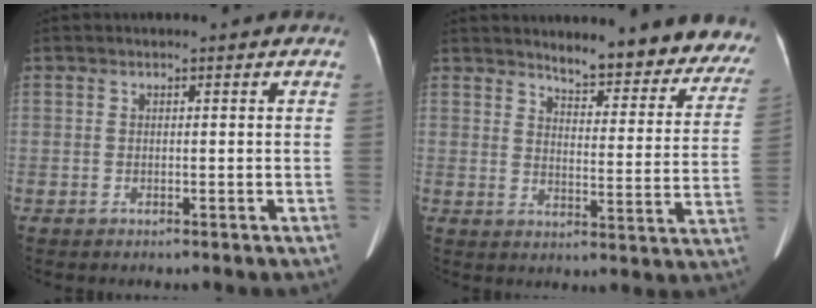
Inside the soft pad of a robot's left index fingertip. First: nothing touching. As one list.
[{"total": 16.1, "force": [15.0, 3.4, 4.9], "torque": [-0.024, -0.056, 0.165]}]